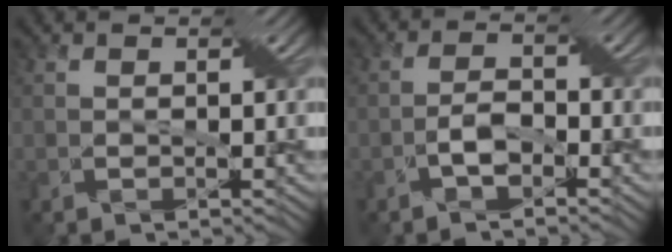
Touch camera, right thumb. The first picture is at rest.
{"total": 2.6, "force": [-1.7, 0.6, 1.9], "torque": [-0.044, 0.008, -0.034]}